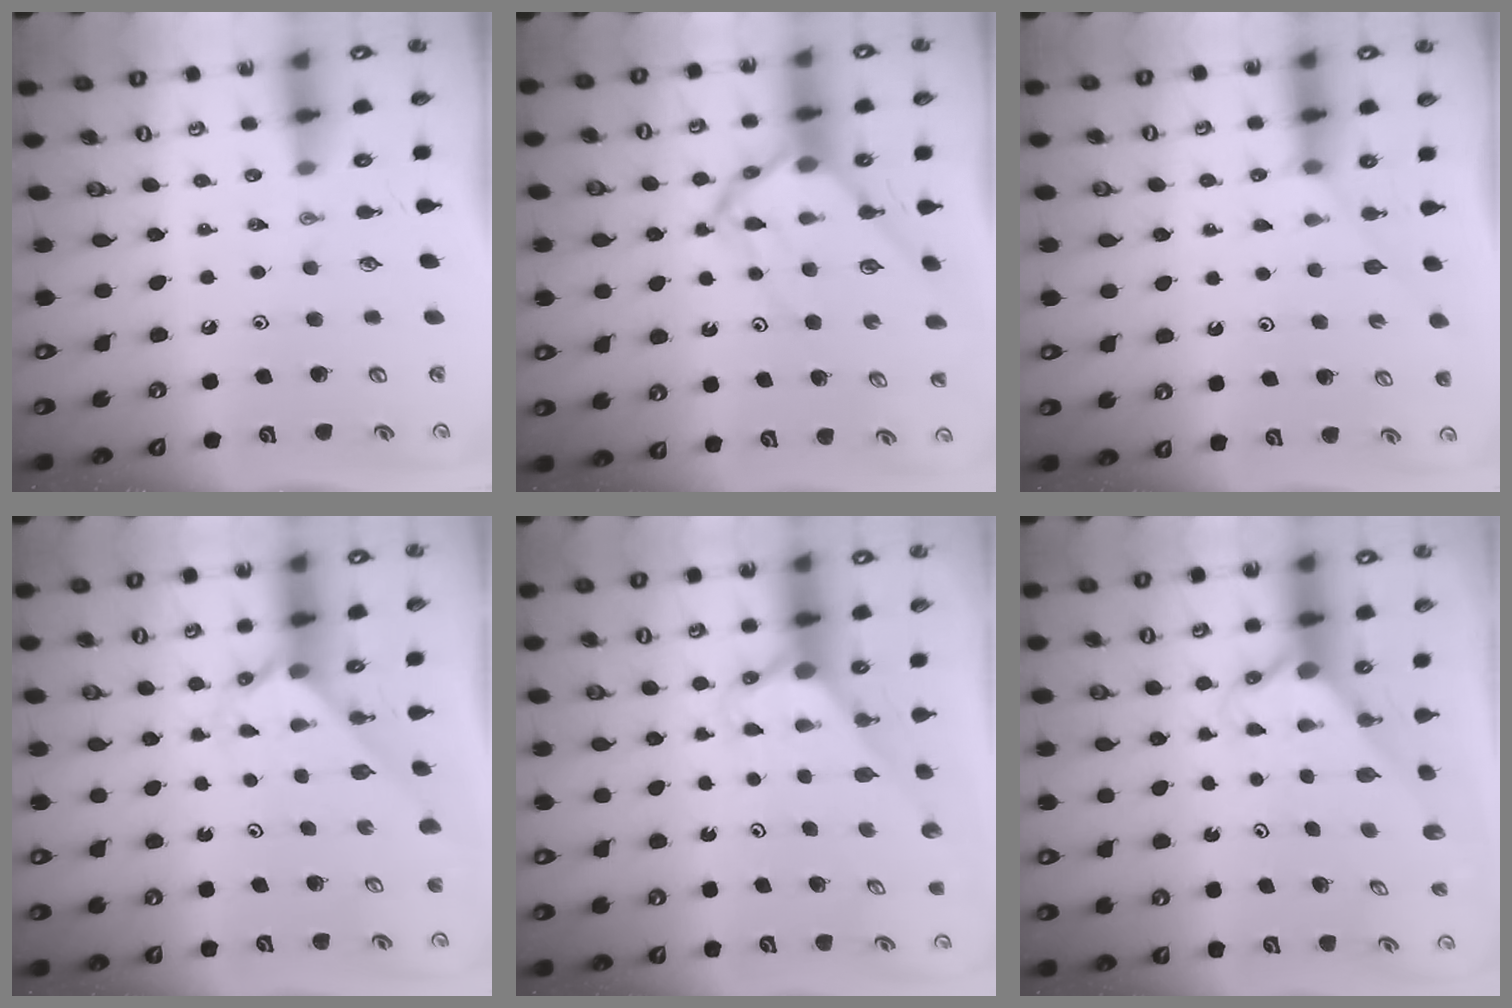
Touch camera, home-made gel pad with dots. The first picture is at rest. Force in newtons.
{"total": 9.7, "press": 9.7, "slide": 0.8}
{"total": 3.1, "press": 3.0, "slide": 0.3}
{"total": 1.9, "press": 1.9, "slide": 0.2}
{"total": 2.8, "press": 2.8, "slide": 0.0}
{"total": 2.7, "press": 2.7, "slide": 0.2}